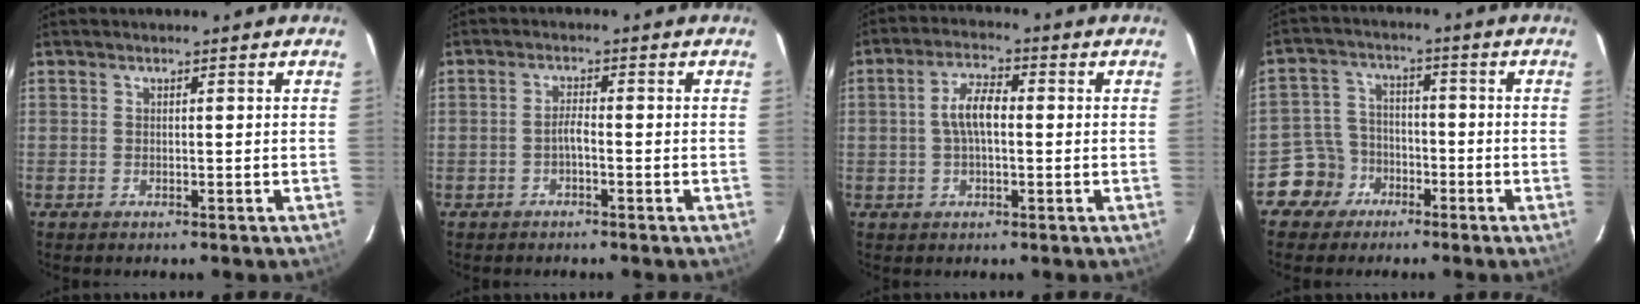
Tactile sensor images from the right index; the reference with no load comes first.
{"total": 1.8, "force": [-1.1, 0.3, 1.4], "torque": [-0.028, 0.005, -0.020]}
{"total": 5.8, "force": [0.0, 2.6, 5.2], "torque": [-0.103, 0.014, 0.000]}
{"total": 6.9, "force": [-4.1, 5.6, 0.3], "torque": [-0.022, 0.030, -0.076]}